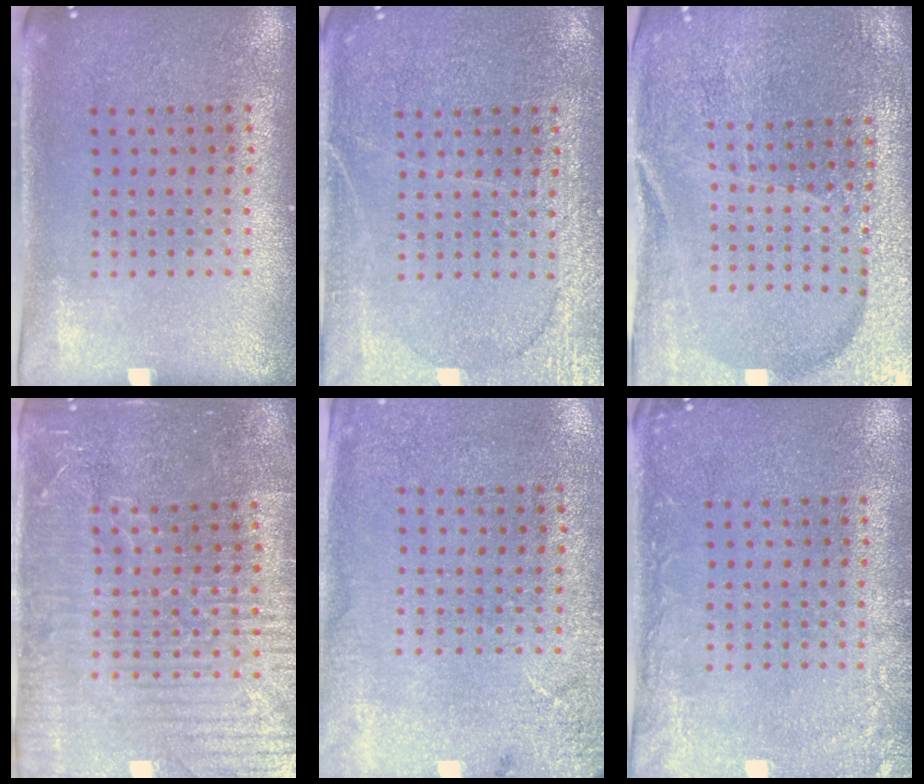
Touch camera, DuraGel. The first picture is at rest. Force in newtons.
{"total": 4.7, "press": 4.7, "slide": 0.6}
{"total": 3.7, "press": 3.7, "slide": 0.8}
{"total": 4.7, "press": 4.4, "slide": 1.6}
{"total": 2.6, "press": 2.1, "slide": 1.5}
{"total": 2.2, "press": 2.1, "slide": 0.2}